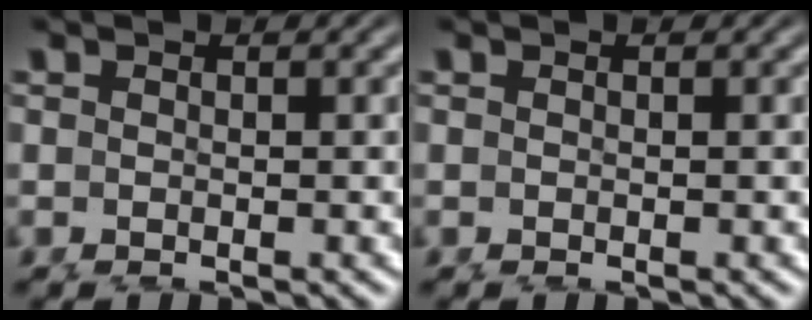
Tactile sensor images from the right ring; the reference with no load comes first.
{"total": 0.0}